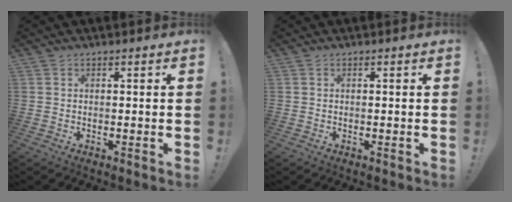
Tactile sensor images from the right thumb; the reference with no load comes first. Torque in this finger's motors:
{"motor_torque": [-0.02, 0.10, 0.08, -0.16, 0.00]}